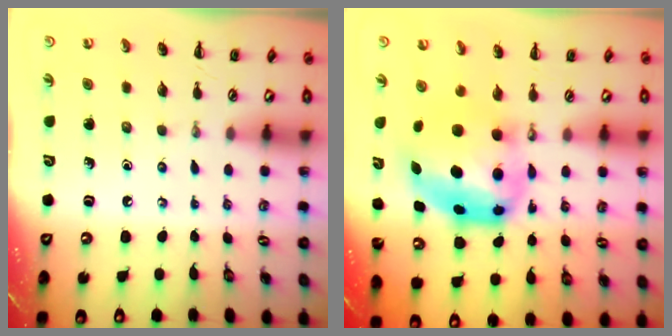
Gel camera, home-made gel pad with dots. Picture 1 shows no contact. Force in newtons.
{"total": 7.7, "press": 7.6, "slide": 1.6}